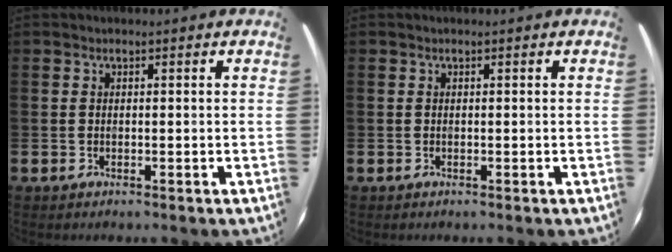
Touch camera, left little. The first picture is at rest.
{"total": 0.0}